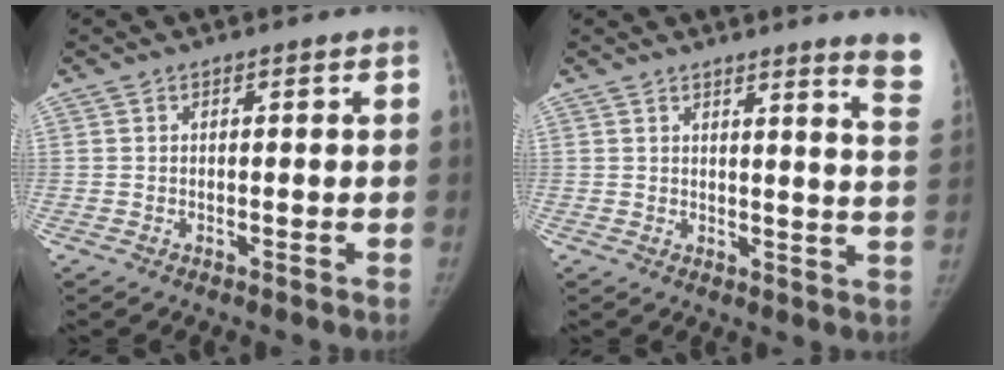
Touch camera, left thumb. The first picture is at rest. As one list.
[{"total": 9.6, "force": [7.6, -0.9, 5.9], "torque": [-0.058, -0.070, 0.066]}]